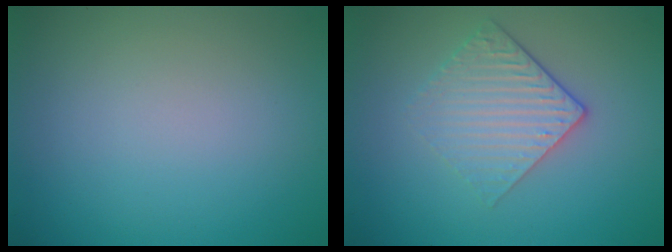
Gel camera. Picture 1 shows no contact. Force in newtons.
{"total": 3.2, "press": 2.6, "slide": 1.8}